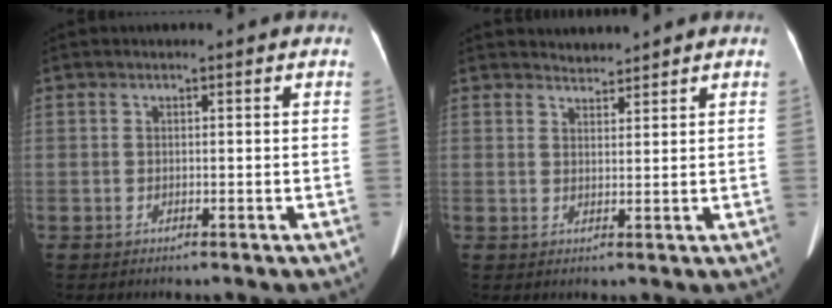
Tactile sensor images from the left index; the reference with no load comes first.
{"total": 2.0, "force": [2.0, 0.1, -0.4], "torque": [-0.002, 0.007, 0.040]}